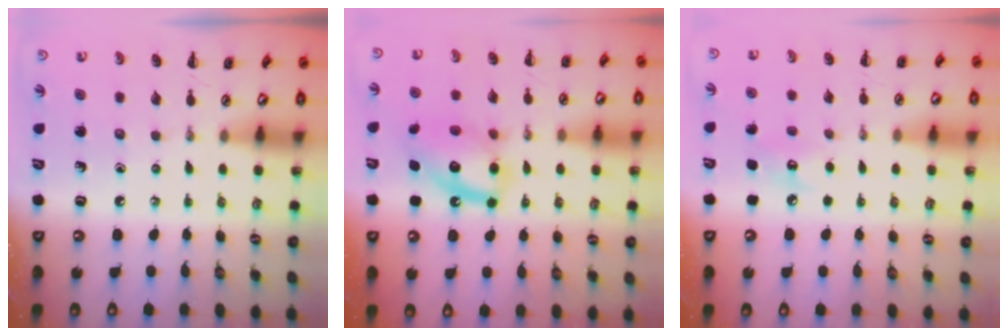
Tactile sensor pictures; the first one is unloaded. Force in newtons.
{"total": 14.4, "press": 14.2, "slide": 2.2}
{"total": 6.0, "press": 5.8, "slide": 1.6}